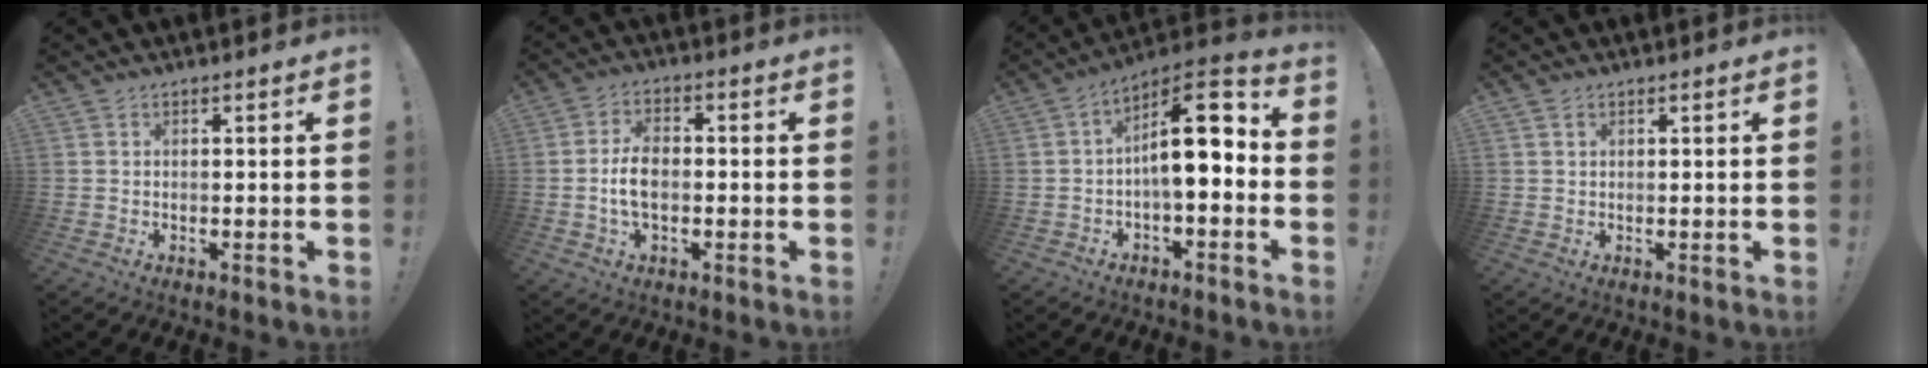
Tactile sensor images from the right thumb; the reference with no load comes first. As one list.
[{"total": 7.2, "force": [-0.7, 4.4, 5.7], "torque": [-0.101, 0.004, -0.014]}, {"total": 14.3, "force": [0.7, 5.8, 13.0], "torque": [-0.192, 0.000, 0.012]}, {"total": 0.8, "force": [0.5, 0.6, 0.3], "torque": [-0.005, 0.000, 0.010]}]